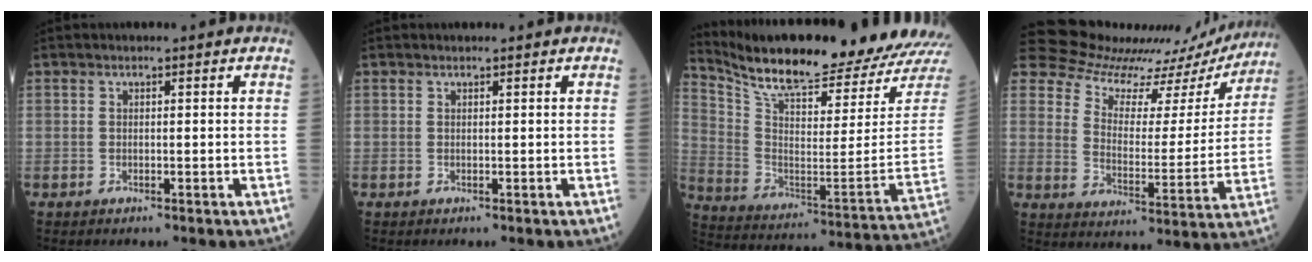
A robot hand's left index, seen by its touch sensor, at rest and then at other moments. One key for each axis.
{"total": 0.0}
{"total": 25.2, "fx": 23.4, "fy": 1.4, "fz": 9.3, "tx": -0.173, "ty": -0.083, "tz": 0.337}
{"total": 20.0, "fx": 19.1, "fy": 5.0, "fz": 3.5, "tx": -0.045, "ty": -0.038, "tz": 0.246}